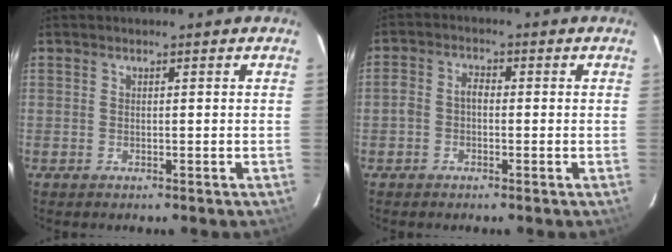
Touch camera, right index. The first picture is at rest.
{"total": 2.9, "force": [-1.1, 2.0, 1.8], "torque": [-0.039, 0.012, -0.024]}